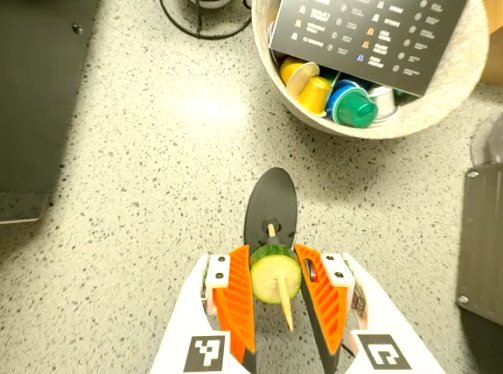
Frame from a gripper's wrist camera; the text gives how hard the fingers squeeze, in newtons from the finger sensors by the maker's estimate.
{"total": 10.9, "left": 10.6, "right": 11.2}